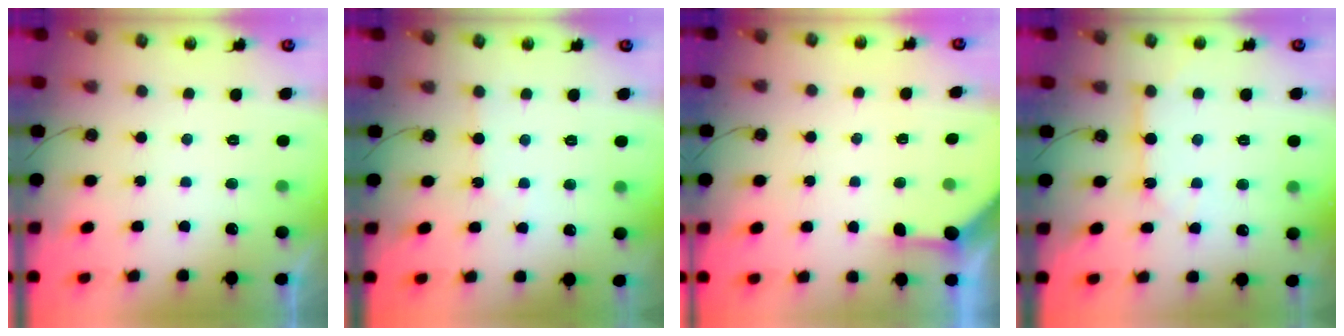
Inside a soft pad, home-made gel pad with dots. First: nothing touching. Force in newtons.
{"total": 2.6, "press": 2.6, "slide": 0.3}
{"total": 3.0, "press": 3.0, "slide": 0.4}
{"total": 7.7, "press": 7.7, "slide": 0.3}